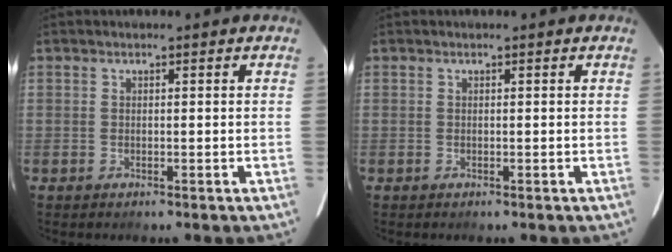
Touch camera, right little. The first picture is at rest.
{"total": 0.0}